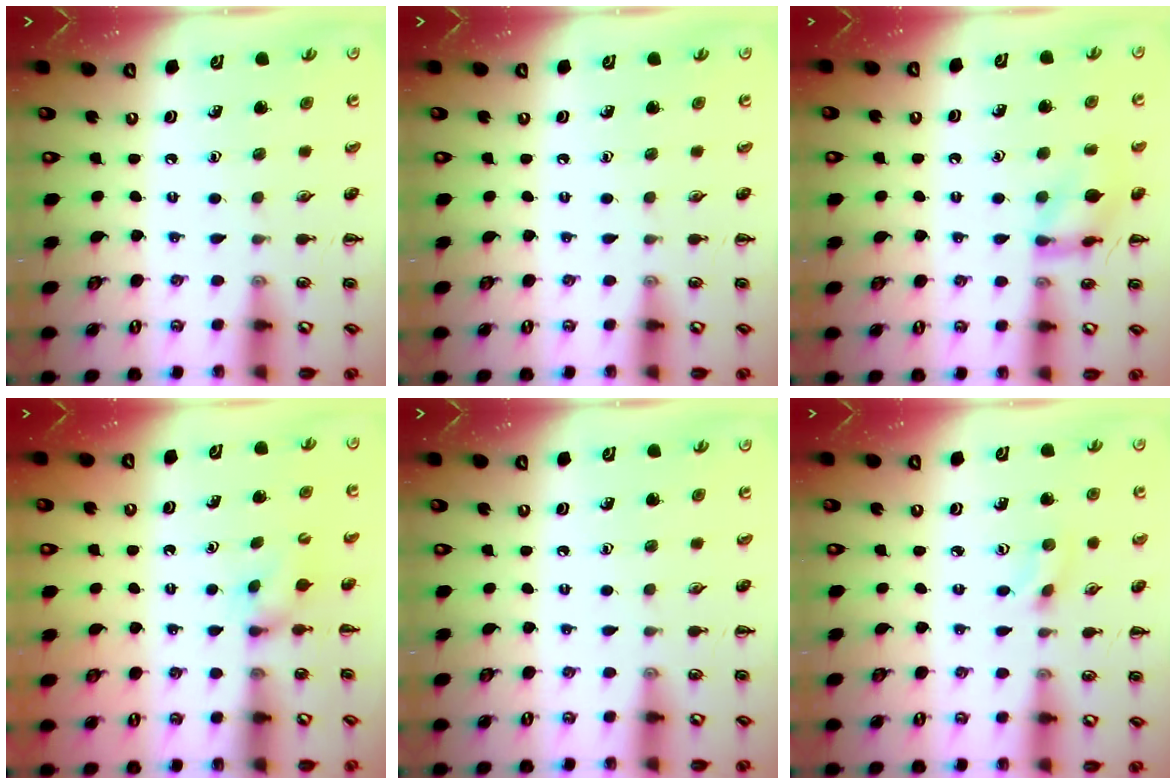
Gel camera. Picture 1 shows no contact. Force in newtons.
{"total": 0.0}
{"total": 11.3, "press": 11.2, "slide": 0.9}
{"total": 3.2, "press": 3.0, "slide": 0.9}
{"total": 0.0}
{"total": 1.7, "press": 1.6, "slide": 0.7}